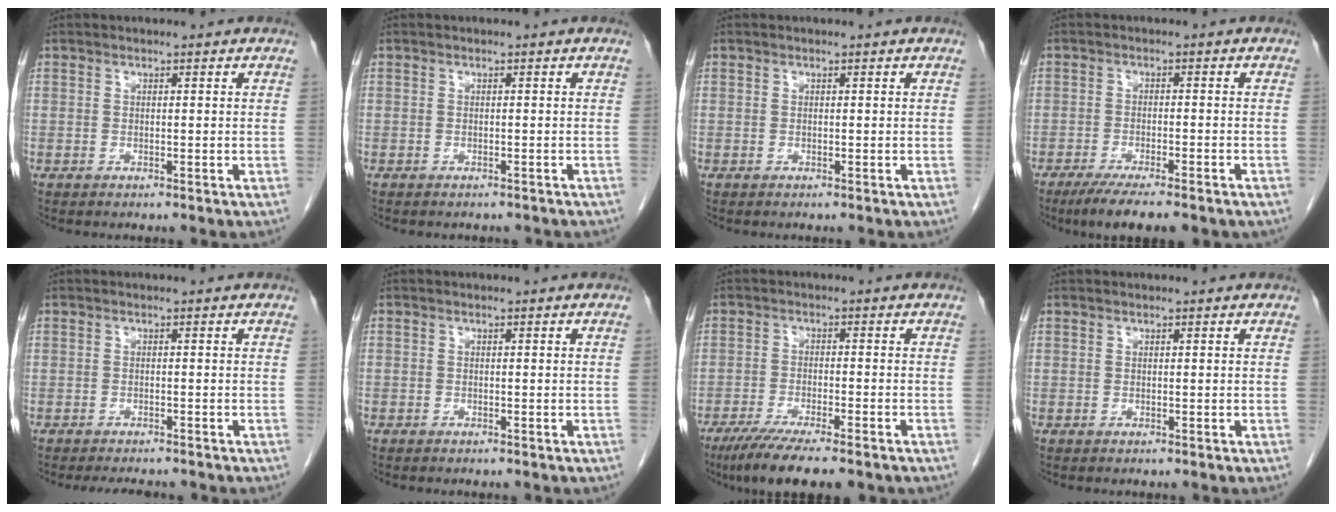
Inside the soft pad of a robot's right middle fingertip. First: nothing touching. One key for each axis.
{"total": 2.9, "fx": -2.5, "fy": 1.0, "fz": 0.9, "tx": -0.015, "ty": -0.004, "tz": -0.026}
{"total": 0.0}
{"total": 9.4, "fx": -7.2, "fy": 1.7, "fz": 5.9, "tx": -0.081, "ty": -0.016, "tz": -0.102}
{"total": 4.6, "fx": -4.2, "fy": 1.1, "fz": 1.7, "tx": -0.017, "ty": -0.005, "tz": -0.057}
{"total": 0.0}
{"total": 10.7, "fx": -8.1, "fy": 1.6, "fz": 6.8, "tx": -0.102, "ty": -0.020, "tz": -0.122}
{"total": 0.0}